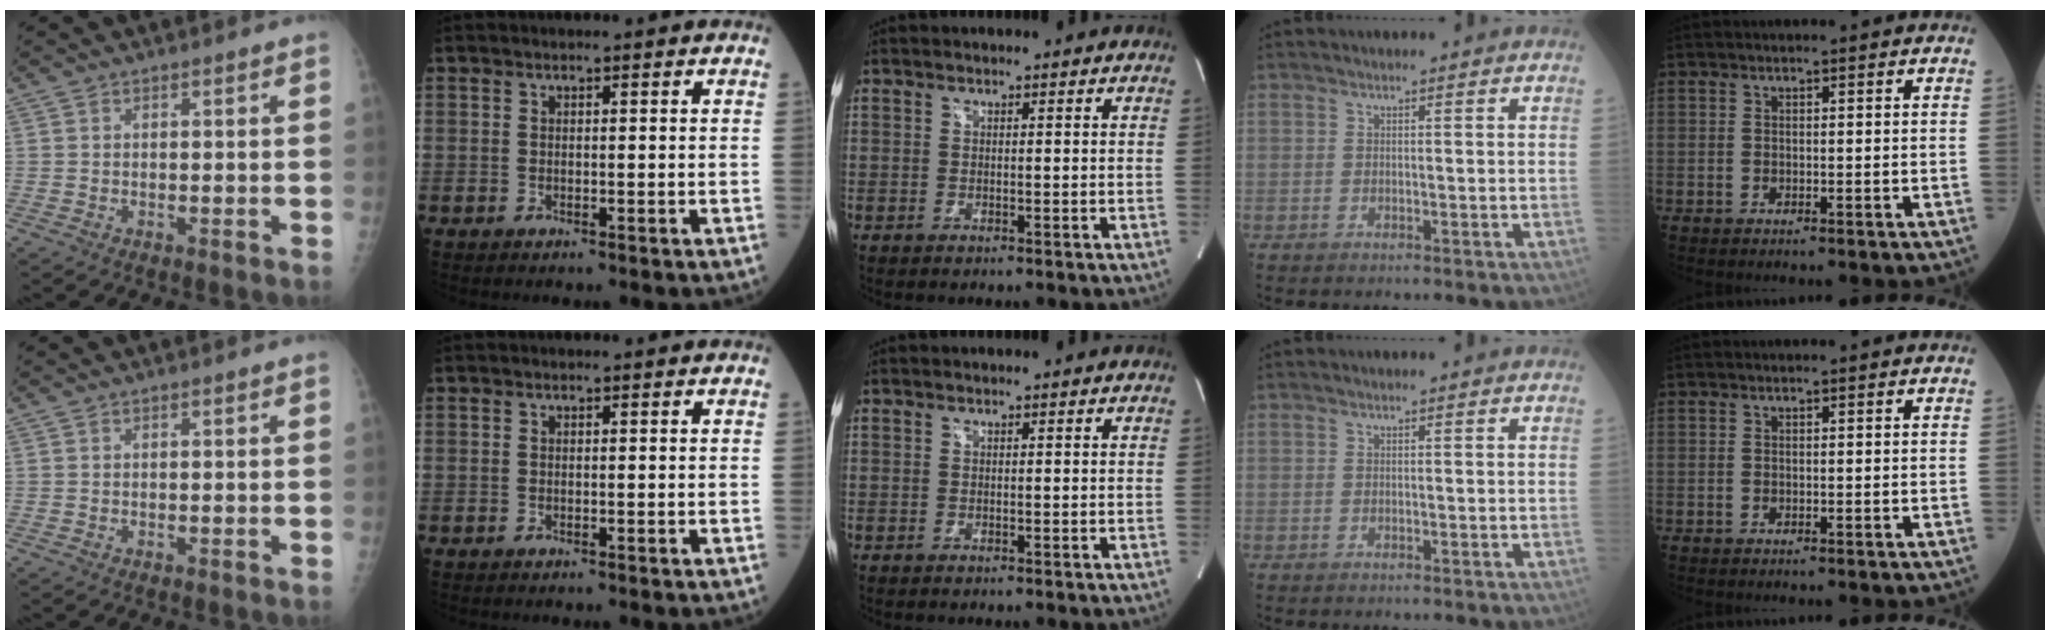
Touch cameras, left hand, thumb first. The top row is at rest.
{}